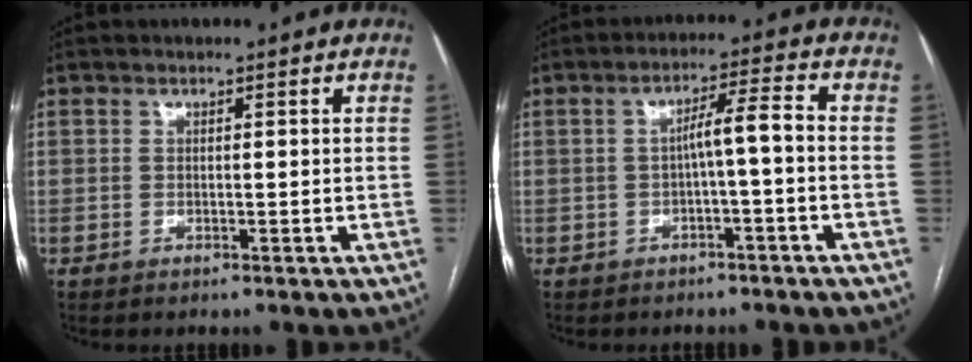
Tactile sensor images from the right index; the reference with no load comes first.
{"total": 4.6, "force": [-0.9, 0.1, 4.5], "torque": [-0.071, 0.020, -0.012]}